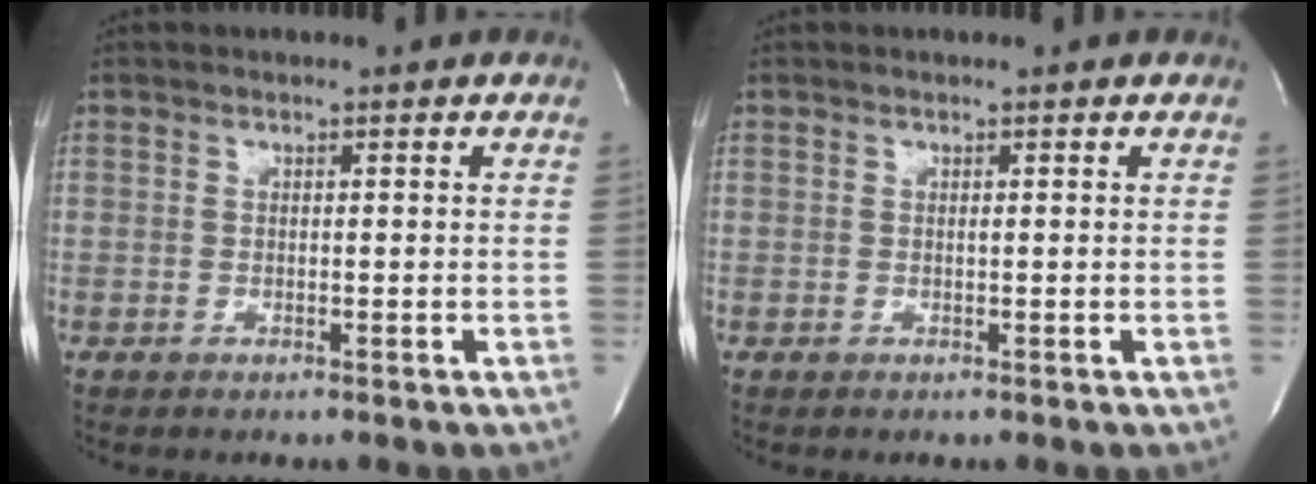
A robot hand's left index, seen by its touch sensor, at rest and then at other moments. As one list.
[{"total": 0.0}]